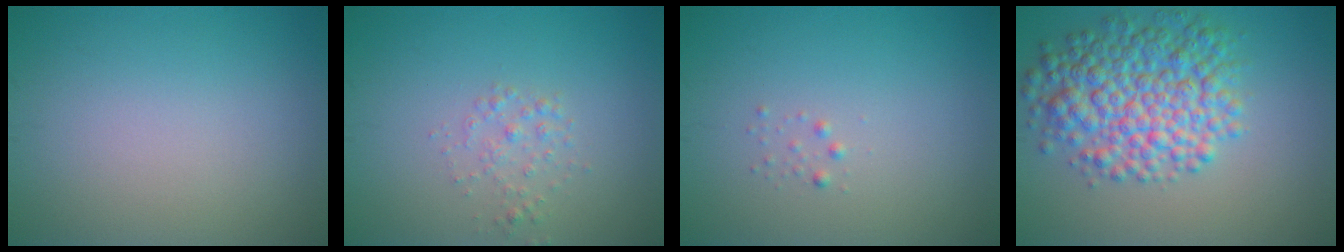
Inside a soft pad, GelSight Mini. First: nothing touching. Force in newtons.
{"total": 1.4, "press": 1.4, "slide": 0.0}
{"total": 0.6, "press": 0.6, "slide": 0.0}
{"total": 7.7, "press": 7.7, "slide": 0.2}